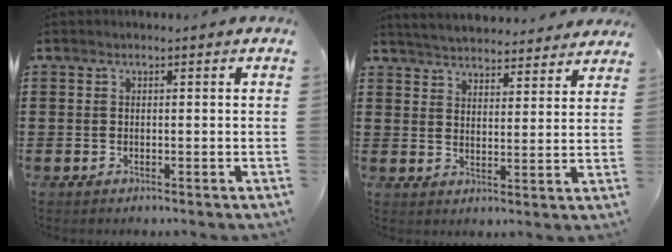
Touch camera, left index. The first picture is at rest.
{"total": 4.5, "force": [4.5, 0.1, 0.1], "torque": [-0.021, -0.025, 0.078]}